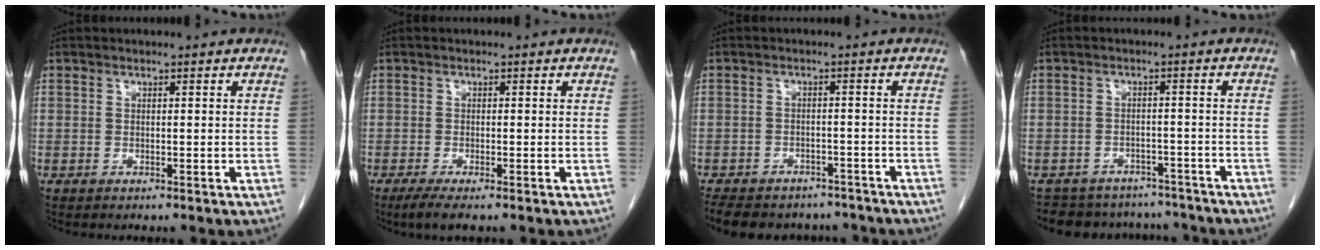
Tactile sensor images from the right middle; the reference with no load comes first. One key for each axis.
{"total": 2.8, "fx": -1.9, "fy": 0.3, "fz": 2.0, "tx": -0.040, "ty": -0.009, "tz": -0.036}
{"total": 14.7, "fx": -12.3, "fy": 6.3, "fz": 4.8, "tx": -0.108, "ty": 0.002, "tz": -0.153}
{"total": 10.7, "fx": -9.7, "fy": 4.3, "fz": 1.2, "tx": -0.013, "ty": 0.020, "tz": -0.118}